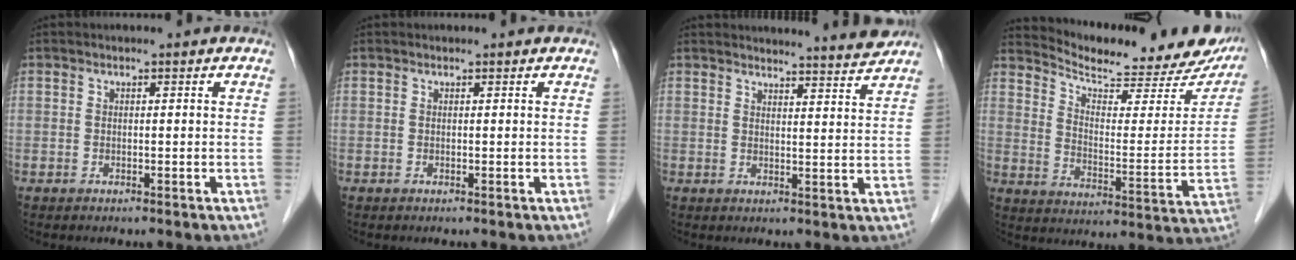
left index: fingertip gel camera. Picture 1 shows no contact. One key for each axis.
{"total": 0.5, "fx": 0.4, "fy": 0.3, "fz": 0.0, "tx": 0.006, "ty": 0.002, "tz": 0.005}
{"total": 6.5, "fx": 6.5, "fy": -0.5, "fz": 0.8, "tx": -0.016, "ty": -0.016, "tz": 0.079}
{"total": 23.2, "fx": 21.1, "fy": 4.0, "fz": 8.8, "tx": -0.122, "ty": -0.055, "tz": 0.275}